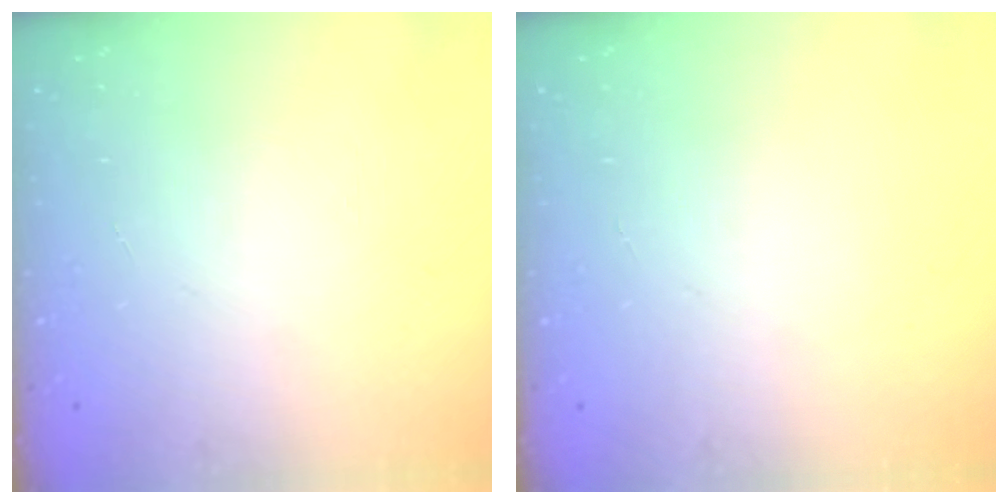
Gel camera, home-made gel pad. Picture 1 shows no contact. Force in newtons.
{"total": 0.0}